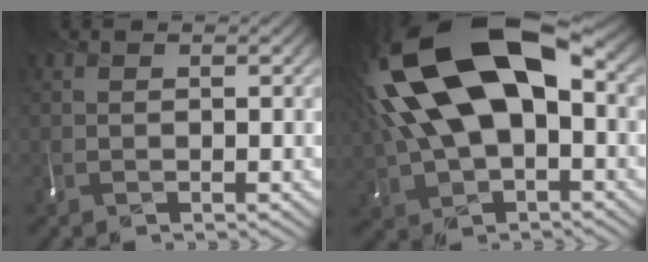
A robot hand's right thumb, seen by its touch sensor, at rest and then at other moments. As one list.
[{"total": 18.1, "force": [2.9, 10.0, 14.8], "torque": [-0.286, 0.008, 0.047]}]